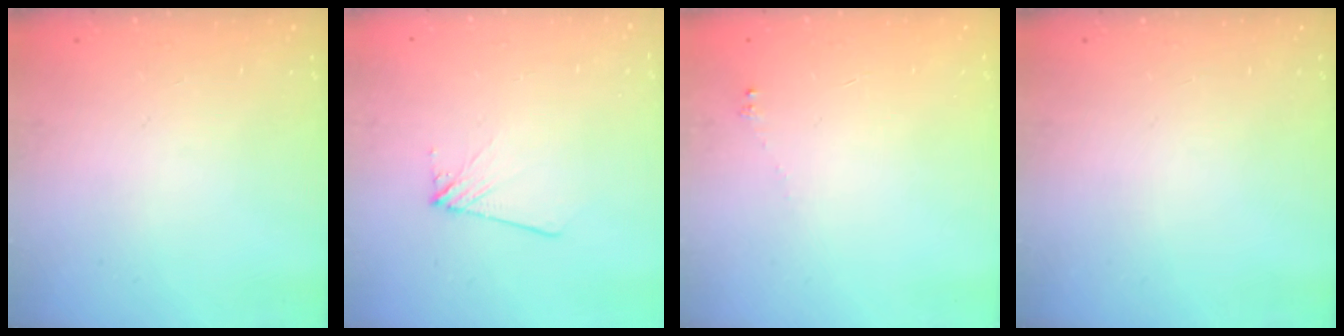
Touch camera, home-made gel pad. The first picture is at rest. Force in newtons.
{"total": 4.3, "press": 4.2, "slide": 0.6}
{"total": 1.7, "press": 1.6, "slide": 0.2}
{"total": 0.0}